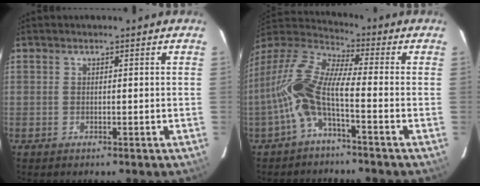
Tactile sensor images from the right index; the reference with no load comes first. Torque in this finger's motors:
{"motor_torque": [1.54, -0.60, 0.95, 0.21]}